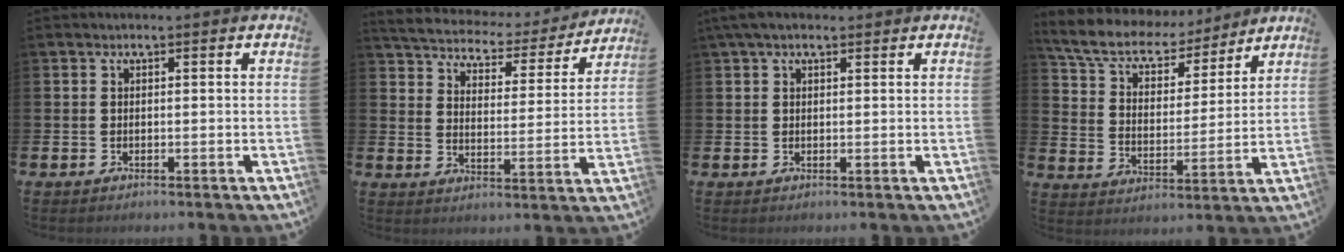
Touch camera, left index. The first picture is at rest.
{"total": 5.2, "force": [5.0, 1.2, 0.5], "torque": [-0.037, -0.042, 0.082]}
{"total": 3.0, "force": [2.1, 1.2, 1.7], "torque": [-0.038, 0.005, 0.037]}
{"total": 8.2, "force": [7.3, 2.9, 2.3], "torque": [-0.080, -0.049, 0.128]}